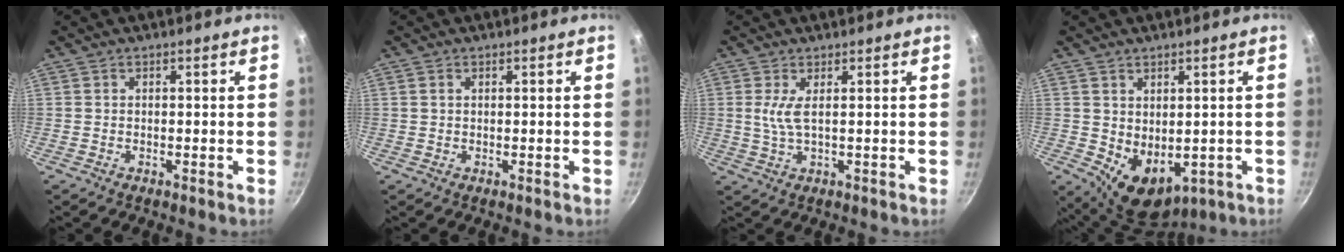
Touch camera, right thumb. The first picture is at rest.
{"total": 0.8, "force": [0.3, 0.5, 0.5], "torque": [-0.008, 0.002, 0.005]}
{"total": 3.6, "force": [0.8, 0.9, 3.4], "torque": [-0.082, -0.004, 0.020]}
{"total": 8.7, "force": [-0.3, 6.1, 6.2], "torque": [-0.070, -0.018, 0.022]}